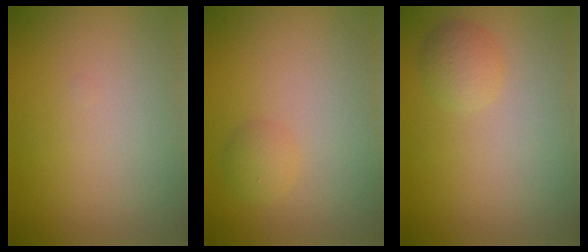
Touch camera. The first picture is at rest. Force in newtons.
{"total": 1.4, "press": 1.3, "slide": 0.2}
{"total": 1.8, "press": 1.8, "slide": 0.1}